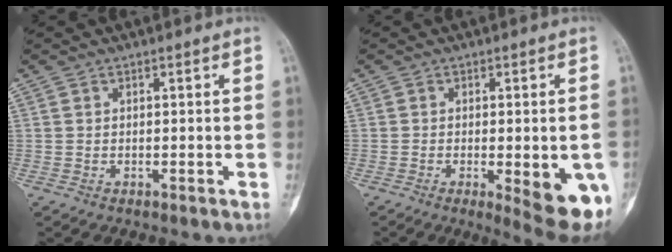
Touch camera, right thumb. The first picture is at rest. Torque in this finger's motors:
{"motor_torque": [0.01, 0.54, -0.17, -0.01, 0.07]}